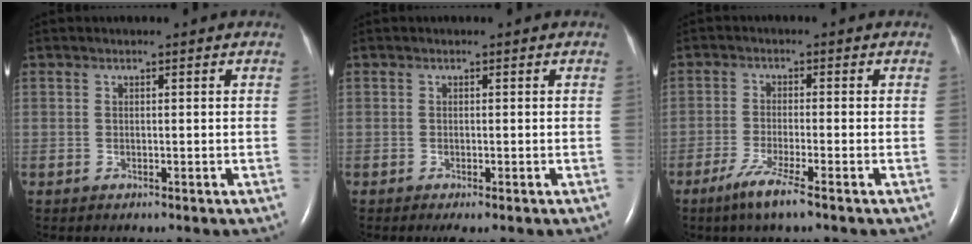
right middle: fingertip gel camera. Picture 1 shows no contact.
{"total": 1.4, "force": [-1.0, 0.2, 1.0], "torque": [-0.017, -0.006, -0.014]}
{"total": 4.9, "force": [-3.2, -0.2, 3.7], "torque": [-0.081, -0.014, -0.065]}